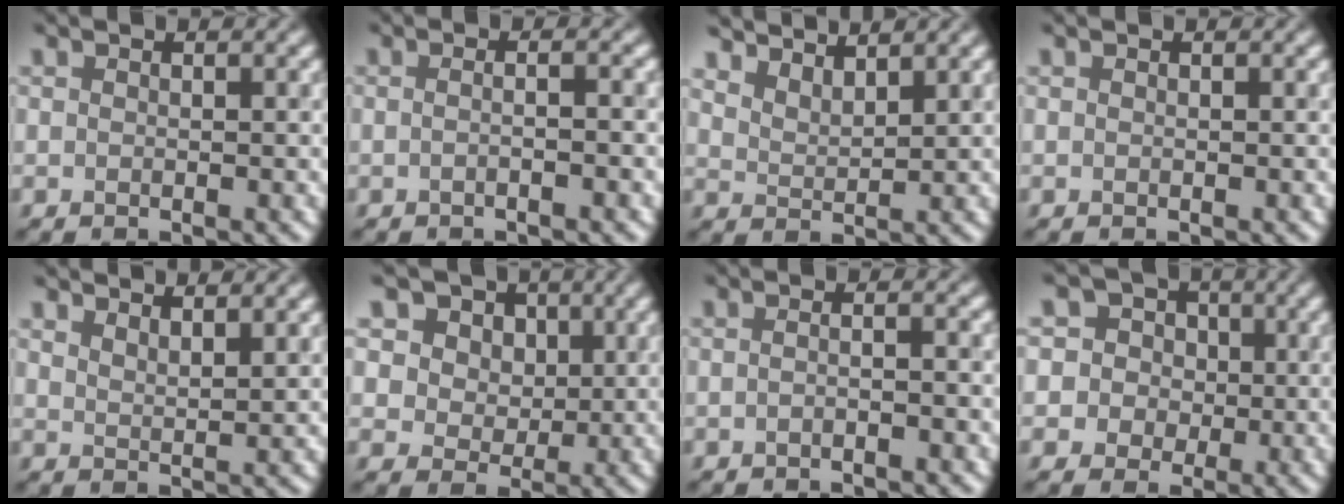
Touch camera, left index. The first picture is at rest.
{"total": 3.0, "force": [0.2, 1.5, 2.6], "torque": [-0.007, 0.005, -0.028]}
{"total": 4.2, "force": [4.0, 0.9, 1.3], "torque": [-0.027, -0.004, 0.069]}
{"total": 0.0}
{"total": 2.7, "force": [2.4, 0.6, 1.1], "torque": [-0.006, 0.004, 0.038]}
{"total": 9.1, "force": [4.6, 6.7, 4.2], "torque": [-0.076, 0.006, 0.053]}
{"total": 2.0, "force": [-0.4, 0.8, 1.8], "torque": [-0.011, -0.004, -0.026]}
{"total": 7.1, "force": [2.5, 6.2, 2.5], "torque": [-0.036, 0.029, 0.006]}